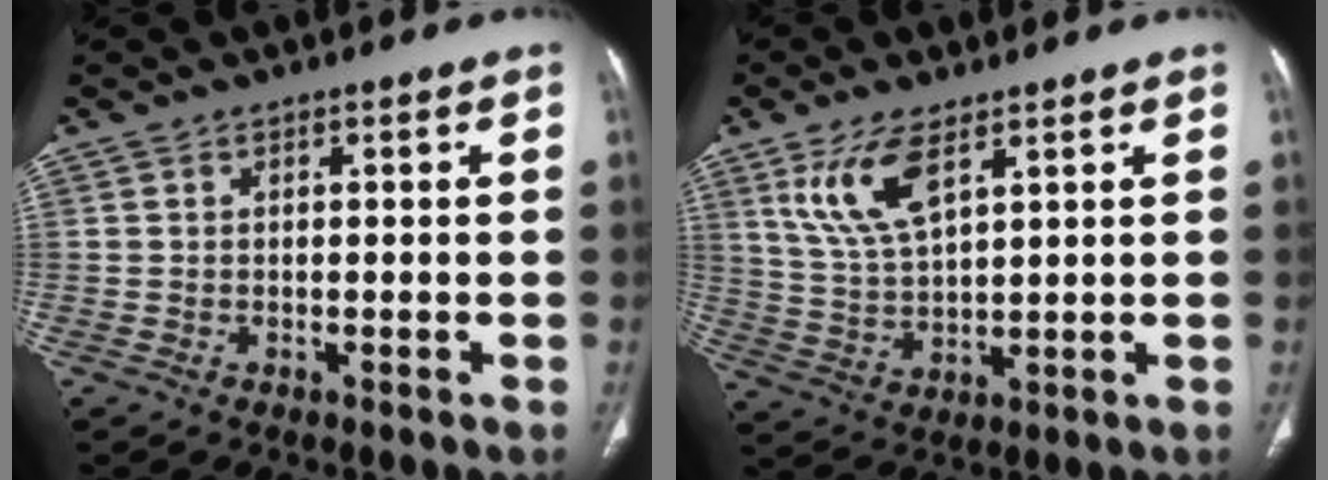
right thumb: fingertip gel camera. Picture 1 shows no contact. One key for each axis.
{"total": 9.5, "fx": 5.1, "fy": 3.5, "fz": 7.2, "tx": -0.148, "ty": -0.020, "tz": 0.113}